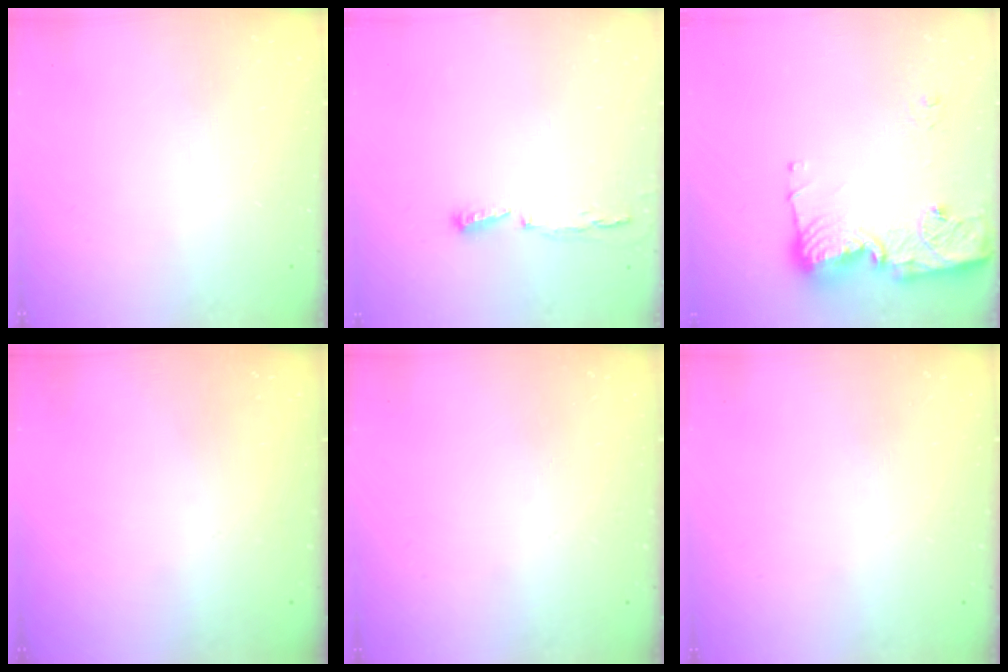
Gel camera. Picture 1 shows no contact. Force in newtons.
{"total": 4.1, "press": 4.0, "slide": 1.1}
{"total": 14.7, "press": 14.6, "slide": 1.6}
{"total": 0.0}
{"total": 0.0}
{"total": 0.0}